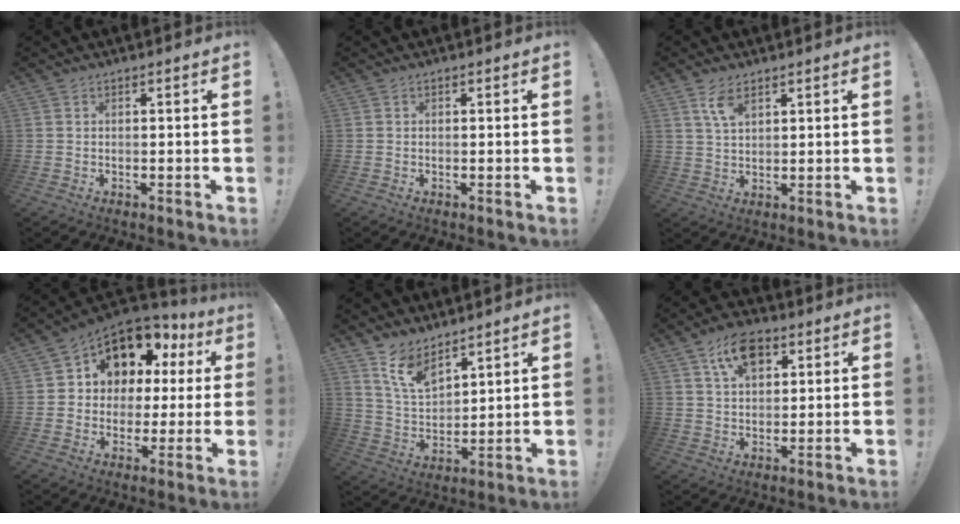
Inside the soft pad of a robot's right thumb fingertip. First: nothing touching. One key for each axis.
{"total": 0.0}
{"total": 5.9, "fx": 3.5, "fy": 2.9, "fz": 3.8, "tx": -0.063, "ty": -0.016, "tz": 0.063}
{"total": 11.2, "fx": 6.5, "fy": 7.7, "fz": 5.0, "tx": -0.080, "ty": -0.057, "tz": 0.122}
{"total": 10.3, "fx": 8.0, "fy": 5.0, "fz": 4.2, "tx": -0.087, "ty": -0.053, "tz": 0.157}
{"total": 11.3, "fx": 5.4, "fy": 7.3, "fz": 6.8, "tx": -0.109, "ty": -0.005, "tz": 0.100}